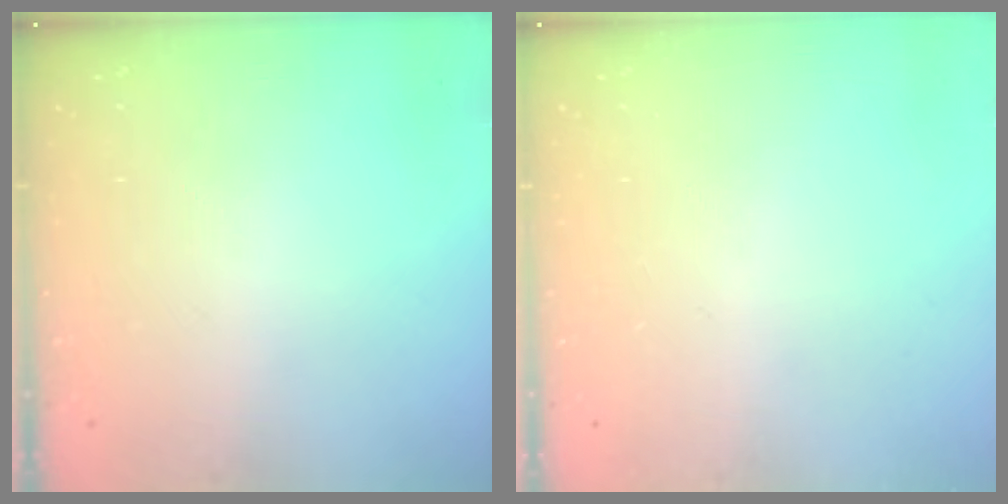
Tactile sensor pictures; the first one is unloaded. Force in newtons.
{"total": 0.0}